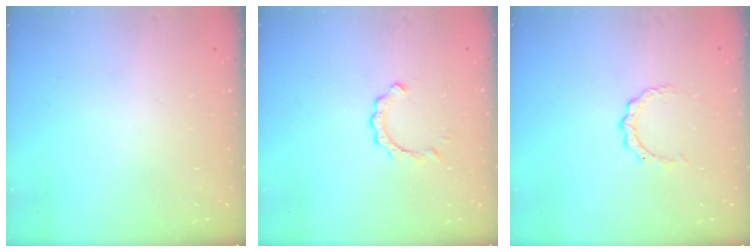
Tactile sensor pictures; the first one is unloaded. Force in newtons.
{"total": 2.8, "press": 2.8, "slide": 0.3}
{"total": 3.0, "press": 3.0, "slide": 0.2}